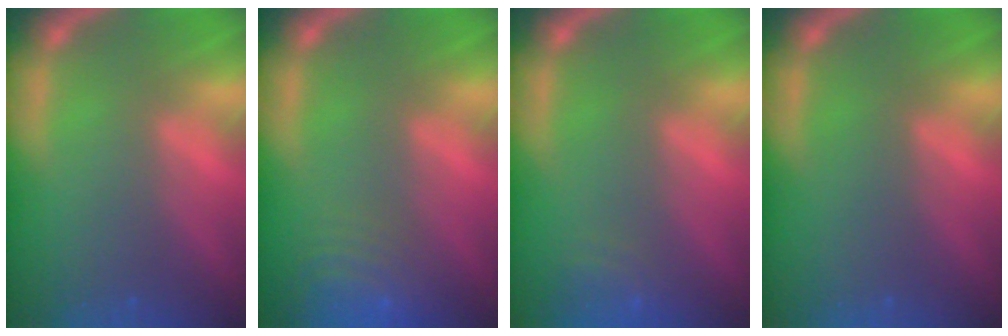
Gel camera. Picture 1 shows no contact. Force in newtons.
{"total": 8.5}
{"total": 2.5}
{"total": 0.0}